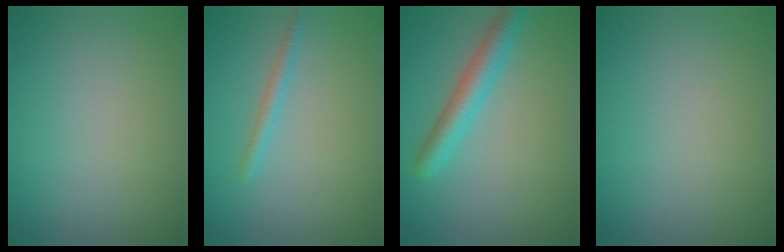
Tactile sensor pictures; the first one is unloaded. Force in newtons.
{"total": 1.3, "press": 1.3, "slide": 0.0}
{"total": 3.4, "press": 3.4, "slide": 0.1}
{"total": 0.0}